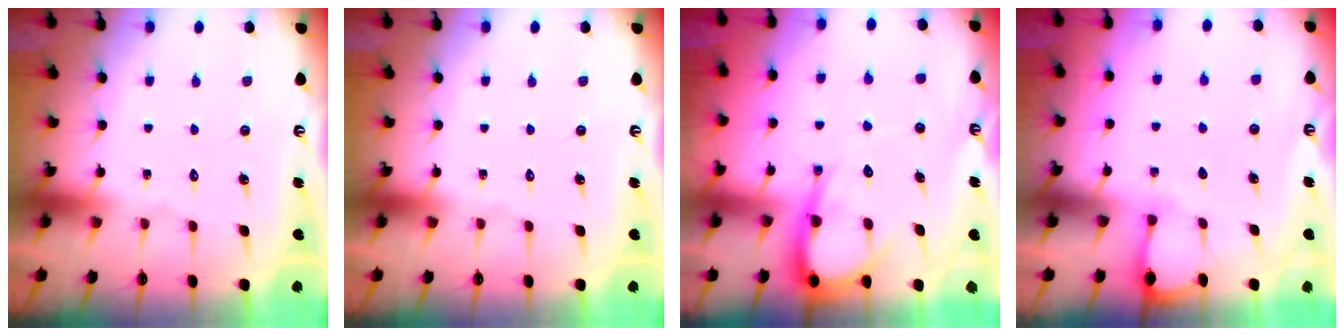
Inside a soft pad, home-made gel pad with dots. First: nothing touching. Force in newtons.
{"total": 0.0}
{"total": 8.0, "press": 8.0, "slide": 0.8}
{"total": 2.2, "press": 2.2, "slide": 0.4}